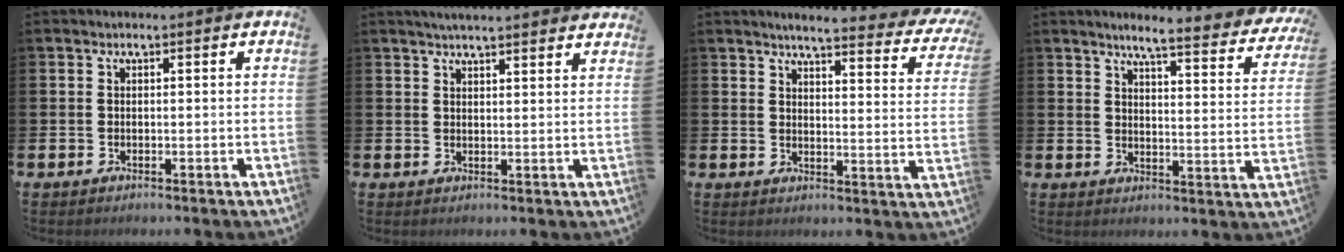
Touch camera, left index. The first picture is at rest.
{"total": 3.4, "force": [3.3, -0.1, 0.6], "torque": [-0.012, -0.014, 0.059]}
{"total": 3.9, "force": [3.6, 0.3, 1.5], "torque": [-0.032, -0.036, 0.053]}
{"total": 5.3, "force": [4.7, 0.3, 2.4], "torque": [-0.049, -0.040, 0.071]}